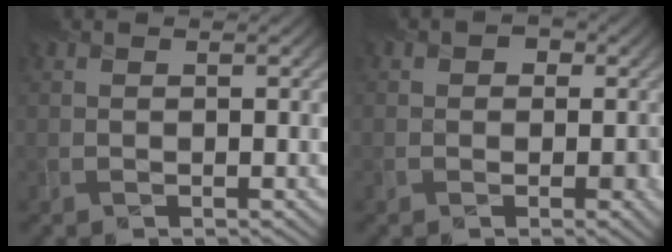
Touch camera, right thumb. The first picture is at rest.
{"total": 3.7, "force": [-0.4, 3.1, 1.9], "torque": [-0.007, -0.002, -0.006]}